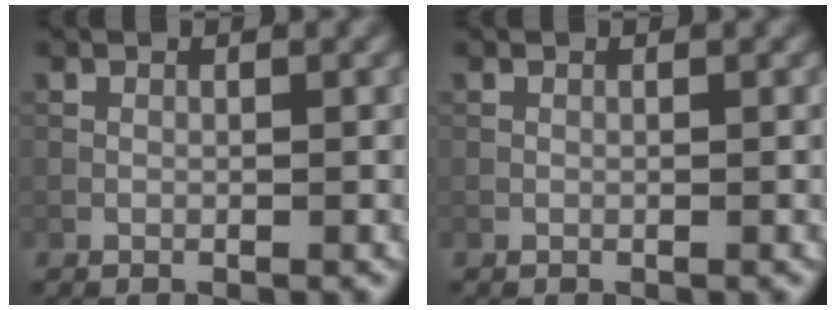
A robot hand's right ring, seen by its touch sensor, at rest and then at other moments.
{"total": 0.0}